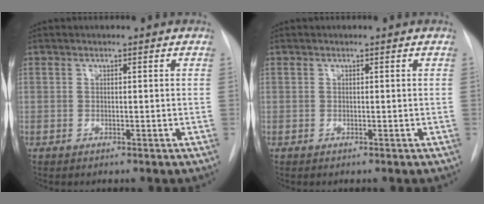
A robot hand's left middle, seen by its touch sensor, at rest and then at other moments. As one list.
[{"total": 0.0}]